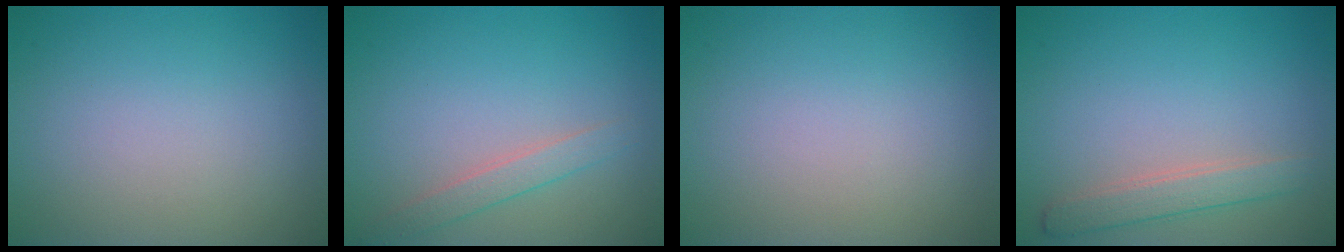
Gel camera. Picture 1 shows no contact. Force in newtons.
{"total": 1.7, "press": 1.7, "slide": 0.1}
{"total": 0.0}
{"total": 2.3, "press": 2.3, "slide": 0.1}